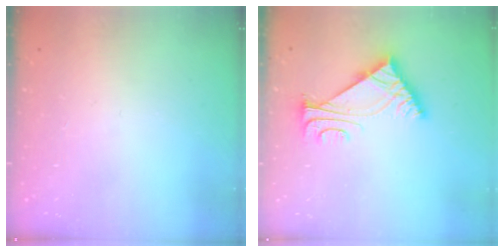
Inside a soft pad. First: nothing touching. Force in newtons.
{"total": 6.6, "press": 6.6, "slide": 1.0}